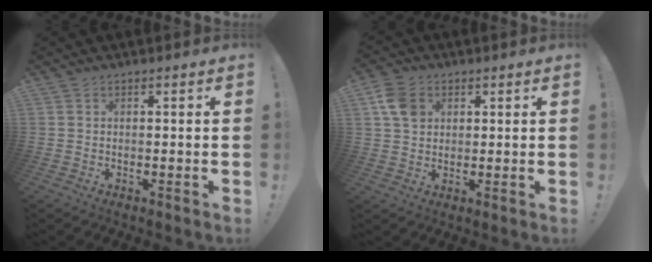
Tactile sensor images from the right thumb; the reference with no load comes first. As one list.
[{"total": 8.2, "force": [2.8, 6.6, 4.0], "torque": [-0.062, 0.002, 0.060]}]